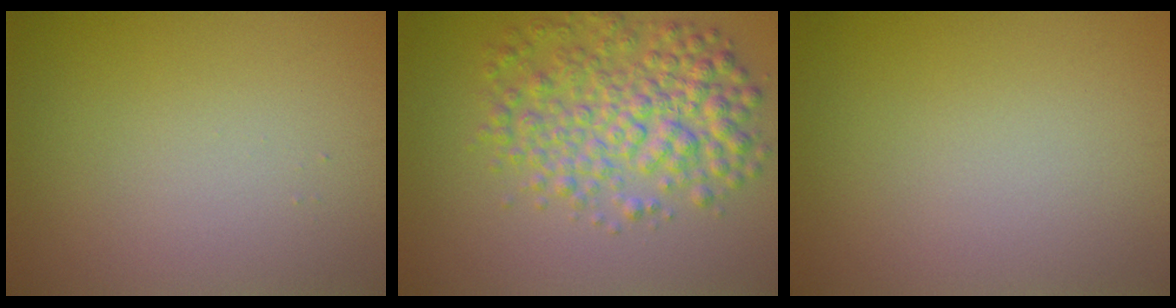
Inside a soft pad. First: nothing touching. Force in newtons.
{"total": 6.1, "press": 6.0, "slide": 0.1}
{"total": 0.0}